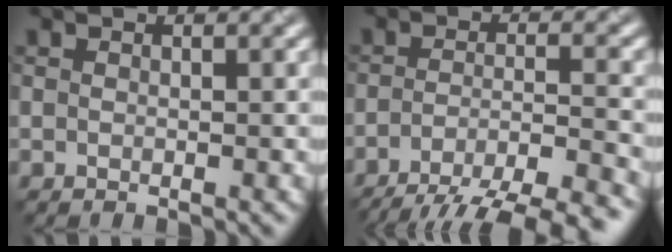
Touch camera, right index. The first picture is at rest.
{"total": 8.7, "force": [-6.8, 2.1, 5.1], "torque": [-0.076, -0.011, -0.099]}